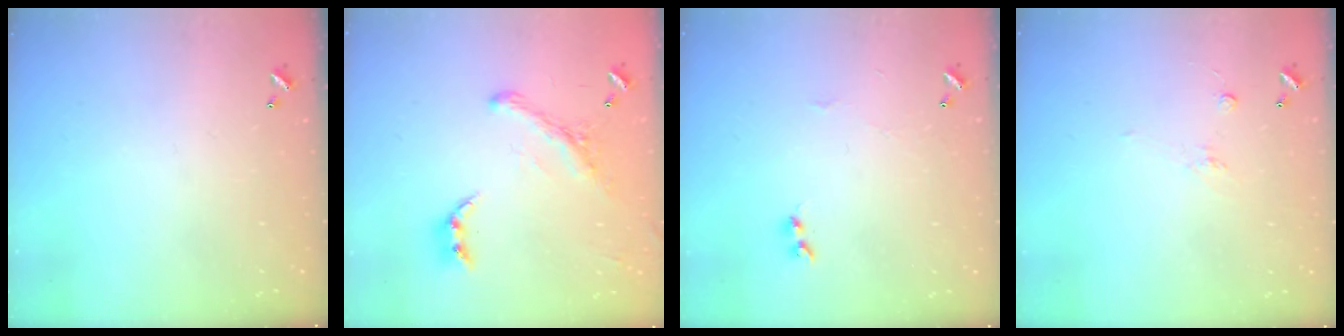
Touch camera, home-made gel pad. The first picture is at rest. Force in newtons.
{"total": 2.9, "press": 2.5, "slide": 1.4}
{"total": 2.1, "press": 2.0, "slide": 0.5}
{"total": 1.7, "press": 1.5, "slide": 0.8}